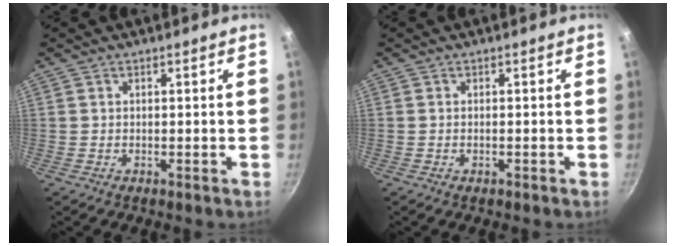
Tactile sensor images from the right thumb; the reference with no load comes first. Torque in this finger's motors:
{"motor_torque": [-0.61, 0.21, -0.46, 0.07, 0.02]}